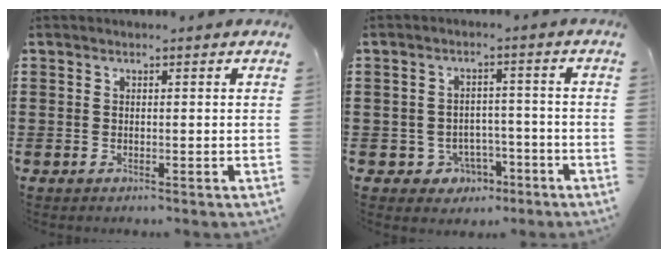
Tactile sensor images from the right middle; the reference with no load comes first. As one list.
[{"total": 3.5, "force": [-2.4, 2.5, 0.9], "torque": [-0.025, 0.007, -0.051]}]